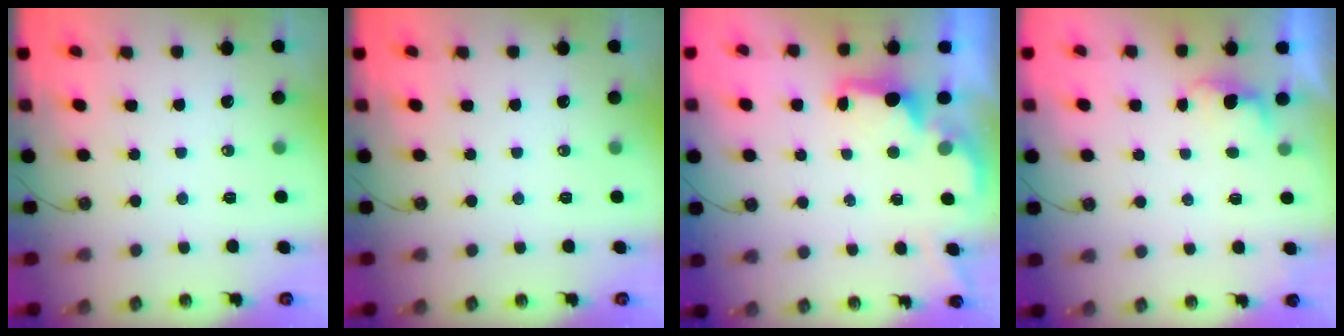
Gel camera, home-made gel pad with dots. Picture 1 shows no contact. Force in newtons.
{"total": 0.0}
{"total": 2.1, "press": 1.9, "slide": 0.8}
{"total": 1.4, "press": 1.1, "slide": 0.8}